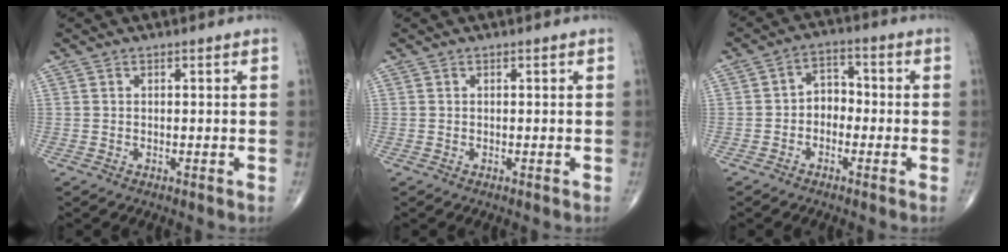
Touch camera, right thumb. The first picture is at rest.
{"total": 0.0}
{"total": 5.0, "force": [-1.2, 3.8, 3.0], "torque": [-0.024, 0.024, -0.035]}